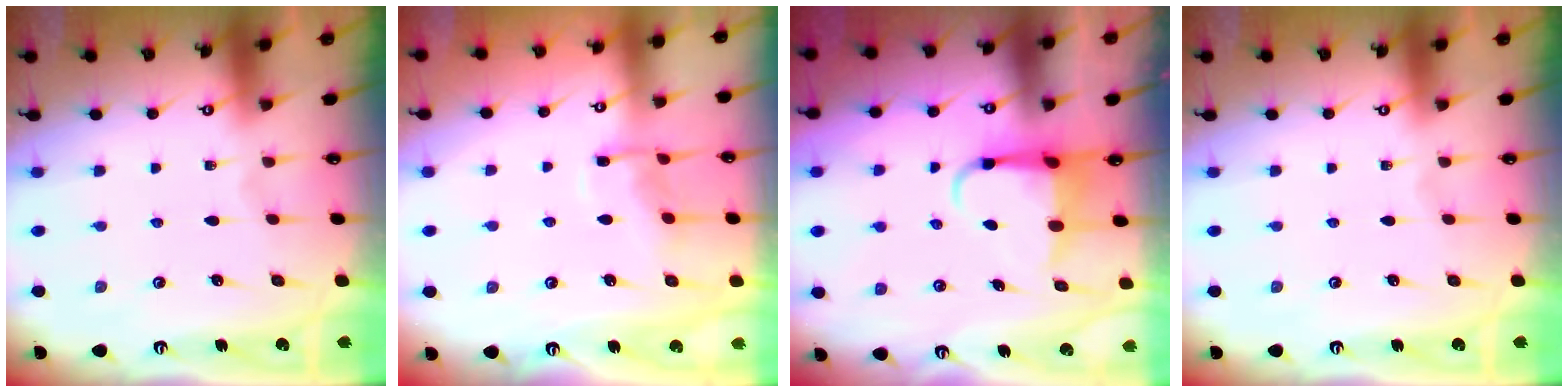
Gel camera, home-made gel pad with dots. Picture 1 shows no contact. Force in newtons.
{"total": 7.3, "press": 7.2, "slide": 0.7}
{"total": 4.8, "press": 4.7, "slide": 1.1}
{"total": 0.0}